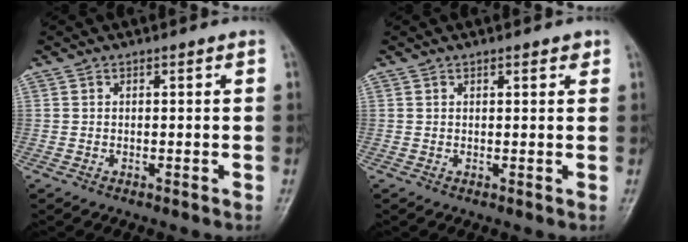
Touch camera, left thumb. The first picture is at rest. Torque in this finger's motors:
{"motor_torque": [-0.24, 0.12, -0.20, -0.21, 0.00]}